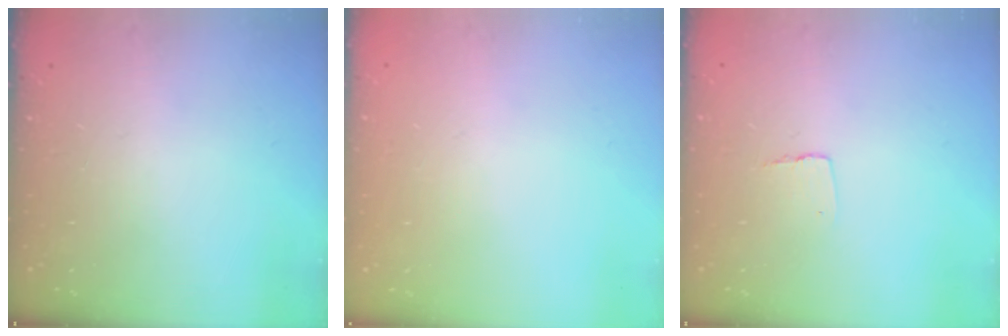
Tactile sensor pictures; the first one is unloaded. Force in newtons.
{"total": 0.0}
{"total": 4.1, "press": 4.1, "slide": 0.2}